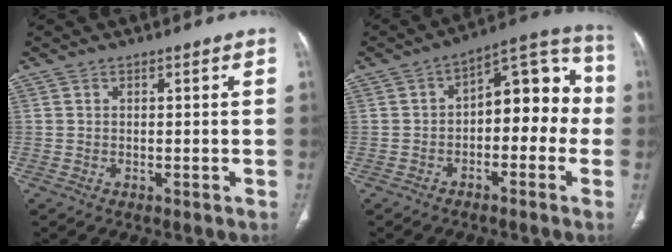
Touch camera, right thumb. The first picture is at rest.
{"total": 13.6, "force": [-1.2, 7.9, 11.0], "torque": [-0.098, 0.056, -0.030]}